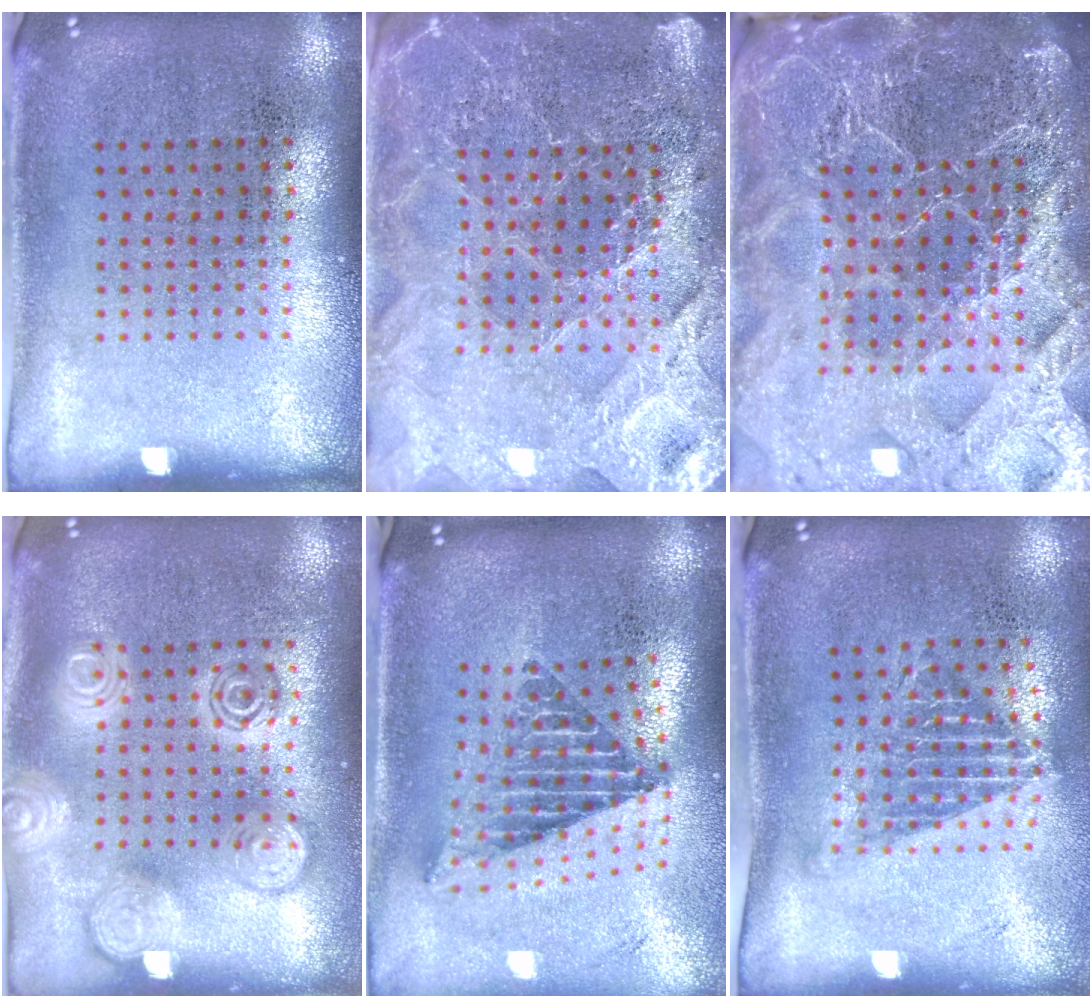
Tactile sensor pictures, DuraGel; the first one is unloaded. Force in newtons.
{"total": 4.2, "press": 4.0, "slide": 1.4}
{"total": 6.3, "press": 5.4, "slide": 3.2}
{"total": 2.9, "press": 2.8, "slide": 0.4}
{"total": 2.4, "press": 1.6, "slide": 1.8}
{"total": 1.3, "press": 1.0, "slide": 0.9}